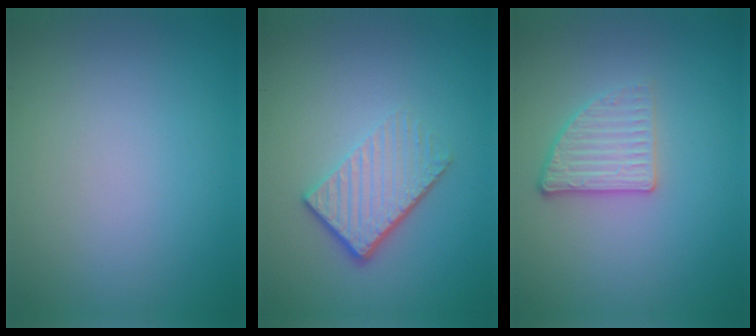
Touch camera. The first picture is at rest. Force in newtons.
{"total": 4.2, "press": 2.8, "slide": 3.1}
{"total": 2.7, "press": 2.4, "slide": 1.1}